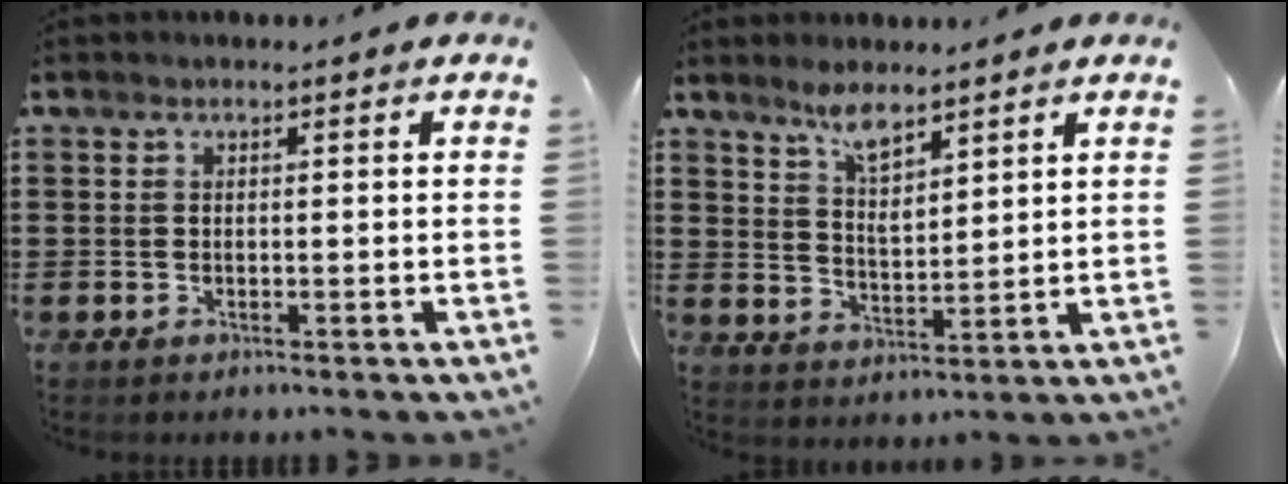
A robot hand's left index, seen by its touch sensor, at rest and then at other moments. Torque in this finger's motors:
{"motor_torque": [0.72, 0.41, 0.19, 0.07]}